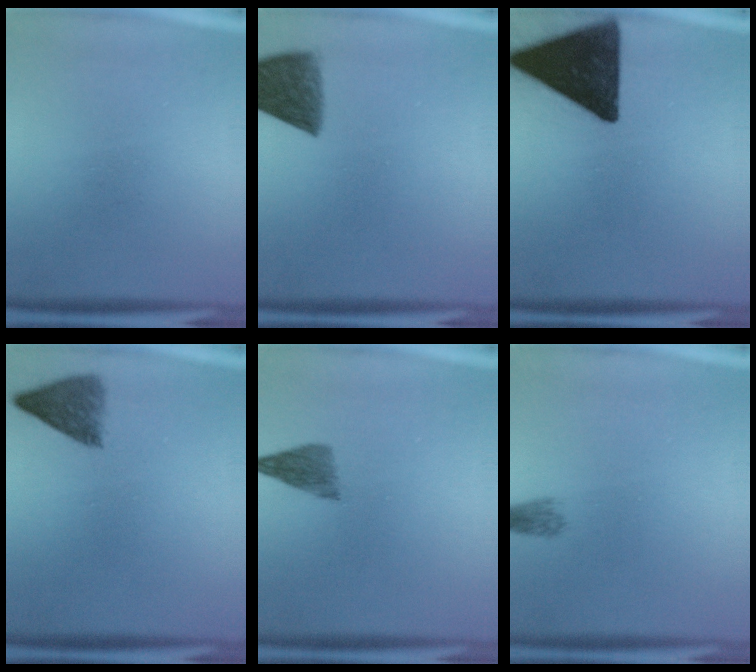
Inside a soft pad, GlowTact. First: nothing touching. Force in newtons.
{"total": 8.5}
{"total": 17.3}
{"total": 4.5}
{"total": 3.6}
{"total": 1.7}